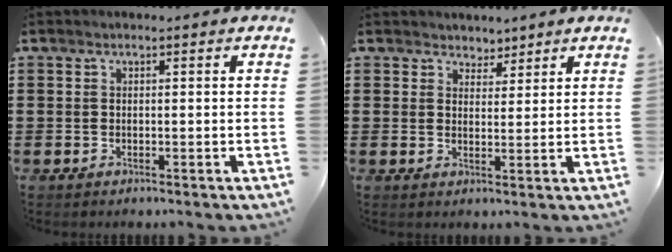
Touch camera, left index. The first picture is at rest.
{"total": 2.5, "force": [2.1, 1.2, -0.3], "torque": [-0.005, 0.004, 0.040]}